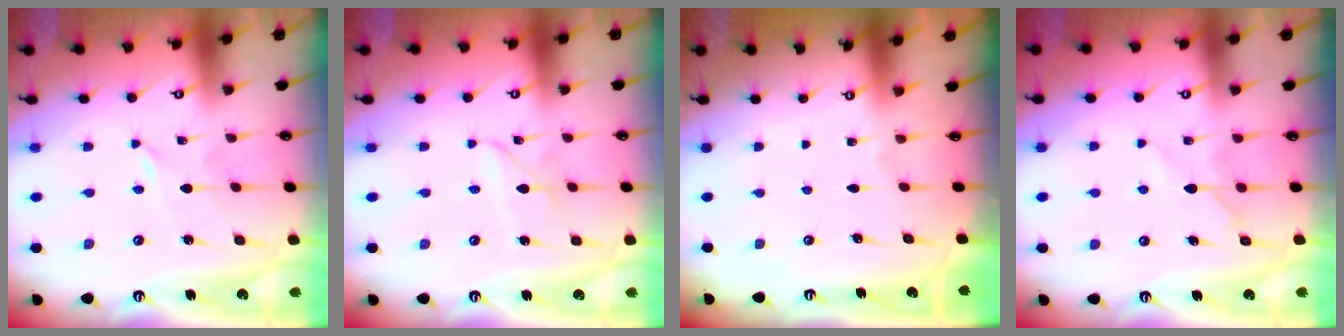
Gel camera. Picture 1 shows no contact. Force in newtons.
{"total": 2.5, "press": 2.5, "slide": 0.2}
{"total": 0.0}
{"total": 6.8, "press": 6.8, "slide": 0.6}